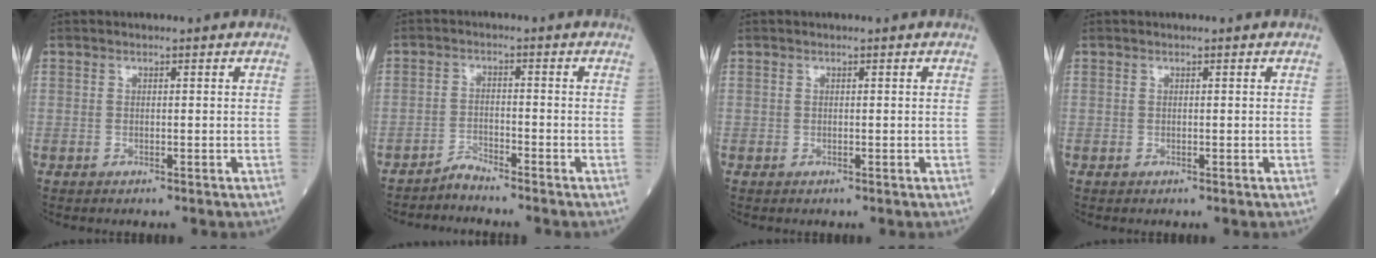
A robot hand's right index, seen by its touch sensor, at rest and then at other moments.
{"total": 2.3, "force": [-2.2, -0.5, -0.2], "torque": [0.007, -0.012, -0.041]}
{"total": 0.0}
{"total": 0.0}